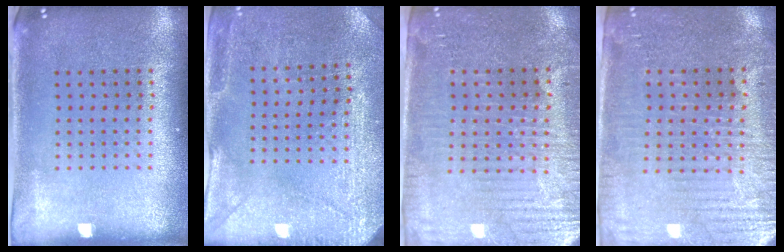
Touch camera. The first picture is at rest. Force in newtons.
{"total": 2.9, "press": 2.8, "slide": 0.7}
{"total": 3.7, "press": 3.5, "slide": 1.4}
{"total": 3.7, "press": 3.4, "slide": 1.5}